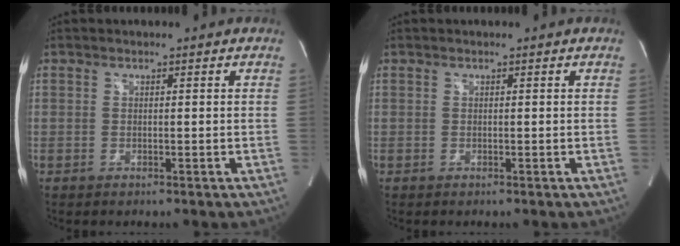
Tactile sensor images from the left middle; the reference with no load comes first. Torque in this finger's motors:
{"motor_torque": [-0.03, 0.01, 0.03, 0.01]}